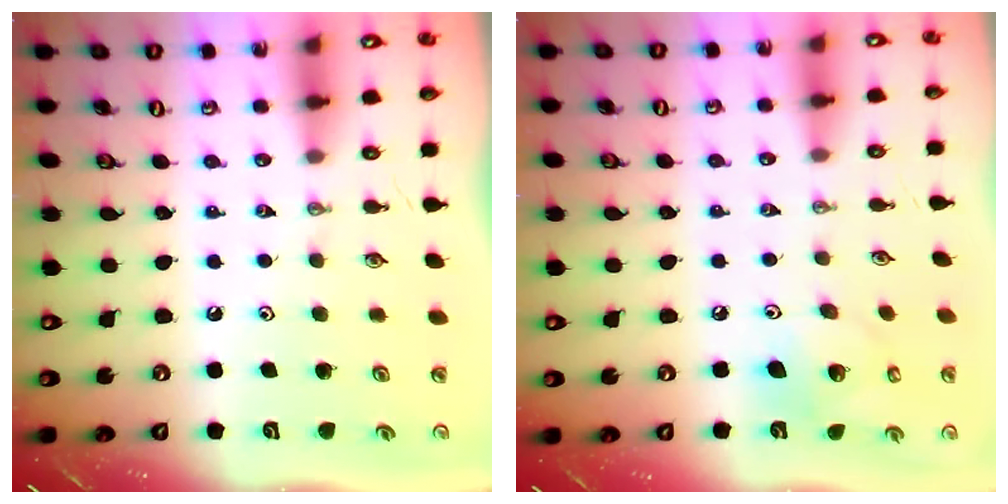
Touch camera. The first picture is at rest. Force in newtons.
{"total": 10.9, "press": 10.5, "slide": 2.9}